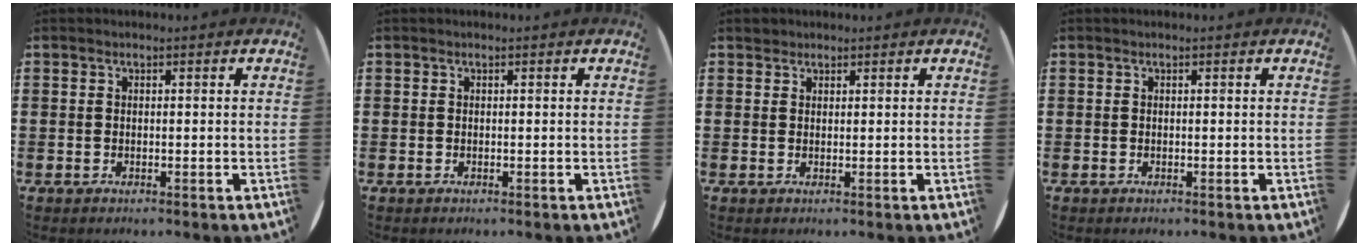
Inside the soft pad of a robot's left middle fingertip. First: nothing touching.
{"total": 0.0}
{"total": 1.0, "force": [0.9, 0.4, -0.1], "torque": [0.009, -0.001, 0.017]}
{"total": 0.0}